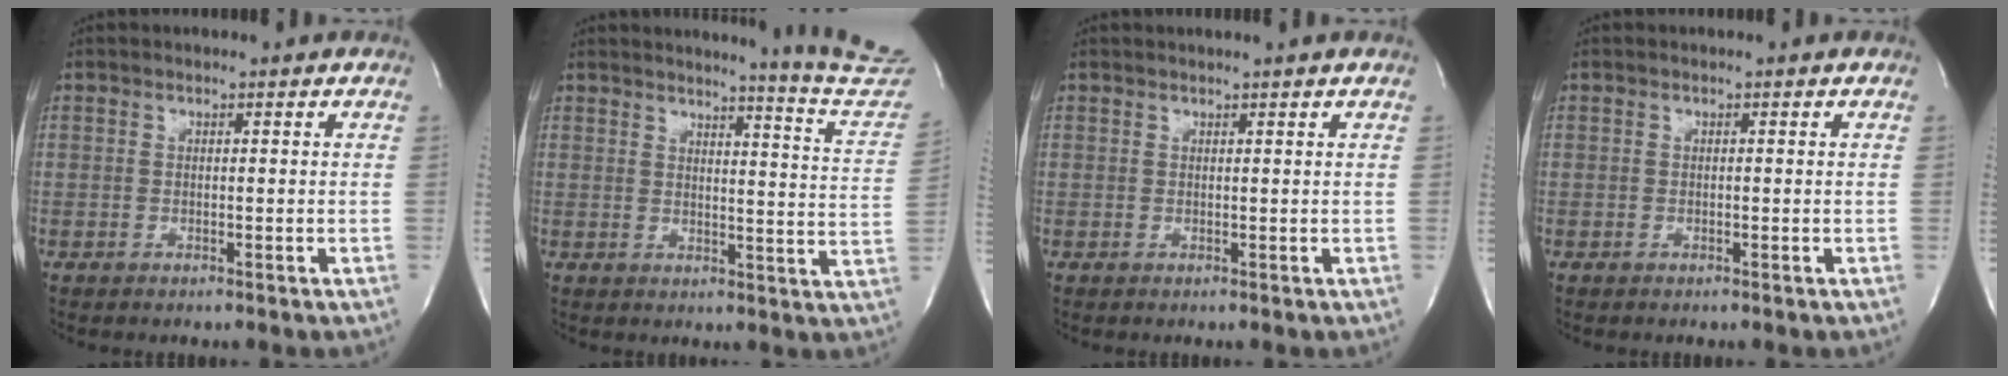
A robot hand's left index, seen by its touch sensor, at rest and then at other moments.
{"total": 14.2, "force": [13.8, -2.3, 2.9], "torque": [-0.040, -0.131, 0.140]}
{"total": 1.7, "force": [1.4, -0.6, 0.7], "torque": [-0.015, 0.001, 0.024]}
{"total": 0.0}